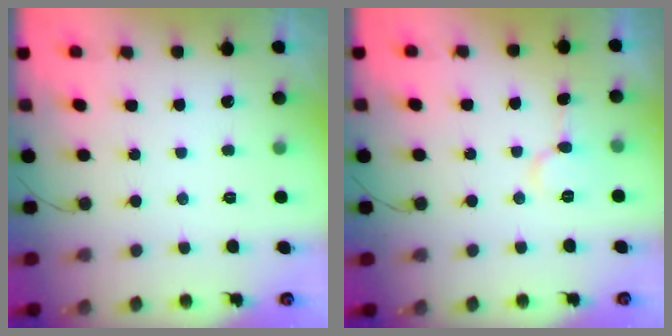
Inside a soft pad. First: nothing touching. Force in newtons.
{"total": 6.2, "press": 6.2, "slide": 0.6}